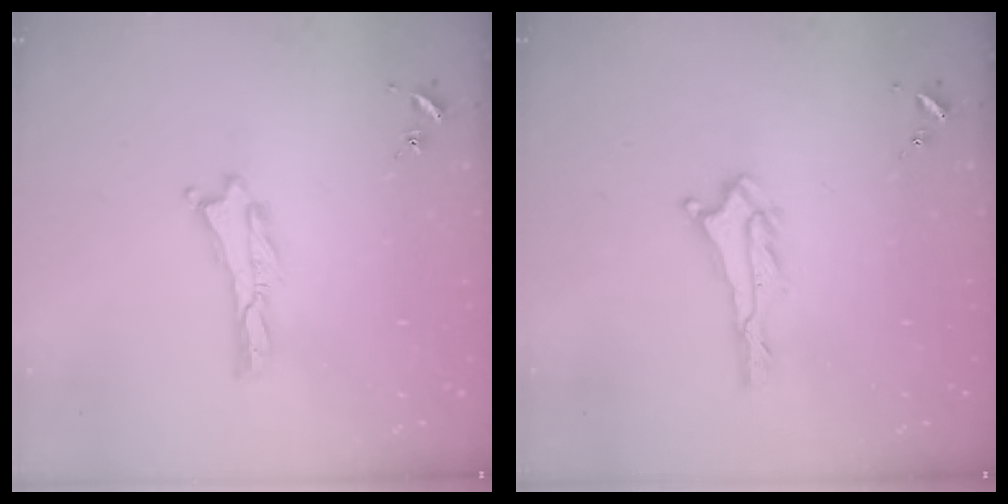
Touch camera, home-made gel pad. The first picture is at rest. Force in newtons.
{"total": 0.6, "press": 0.6, "slide": 0.1}